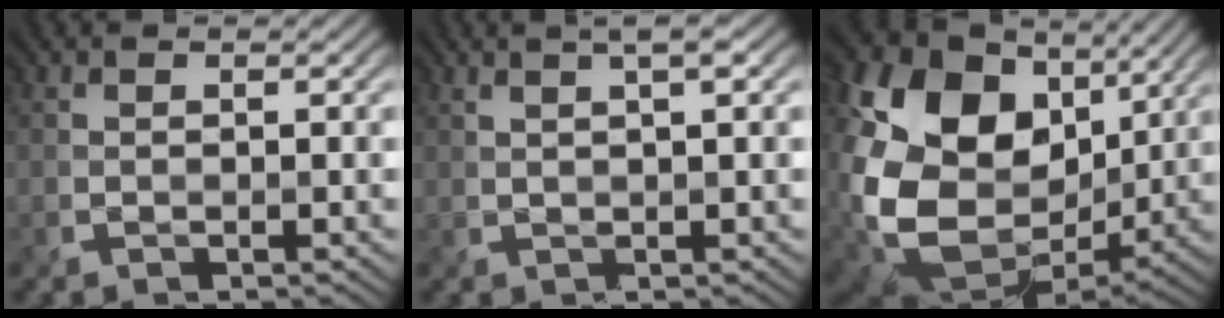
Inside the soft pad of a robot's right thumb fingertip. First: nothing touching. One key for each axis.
{"total": 3.5, "fx": 1.8, "fy": 0.7, "fz": 3.0, "tx": -0.042, "ty": 0.007, "tz": 0.018}
{"total": 20.7, "fx": 3.1, "fy": 16.0, "fz": 12.8, "tx": -0.316, "ty": -0.021, "tz": 0.094}